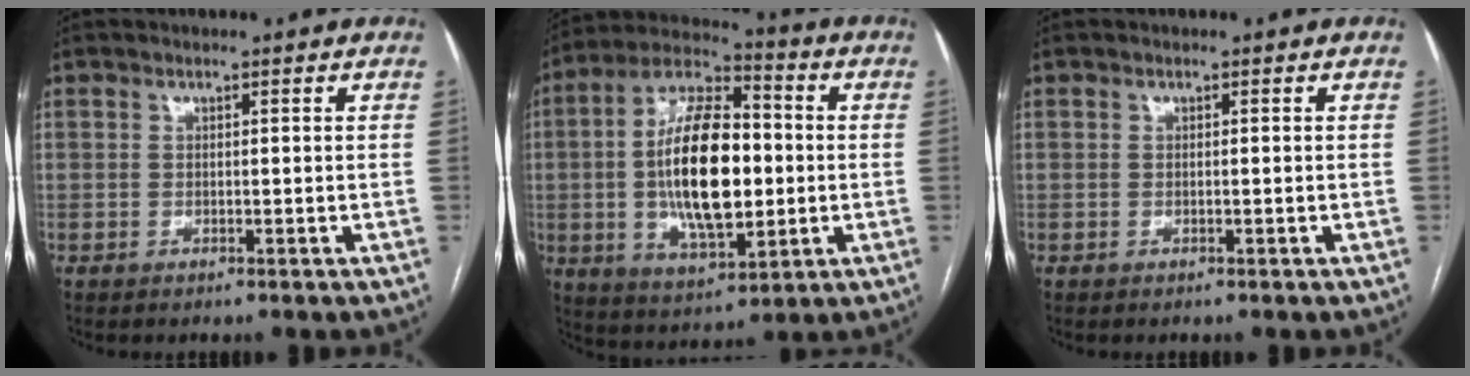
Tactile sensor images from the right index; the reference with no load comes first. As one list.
[{"total": 17.7, "force": [-0.5, 7.3, 16.1], "torque": [-0.302, 0.012, -0.005]}, {"total": 0.0}]